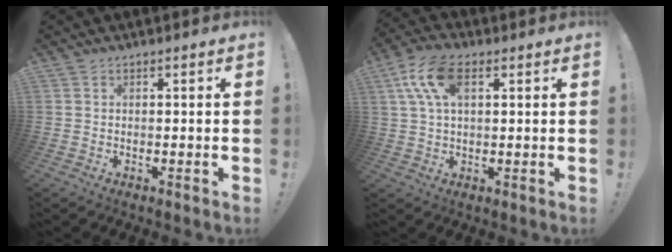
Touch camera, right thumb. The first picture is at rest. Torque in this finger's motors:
{"motor_torque": [0.21, 0.21, 0.62, 0.42, 0.04]}